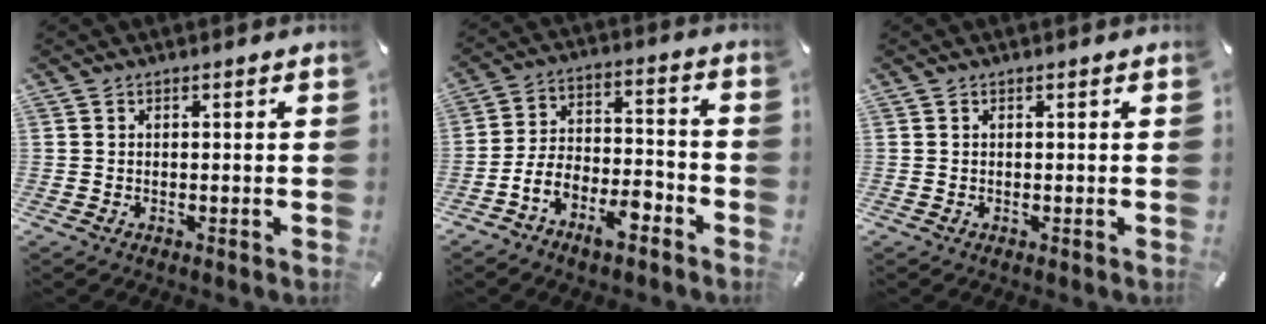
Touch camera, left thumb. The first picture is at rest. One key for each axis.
{"total": 9.7, "fx": -6.5, "fy": 5.1, "fz": 5.1, "tx": -0.101, "ty": 0.020, "tz": -0.123}
{"total": 0.0}